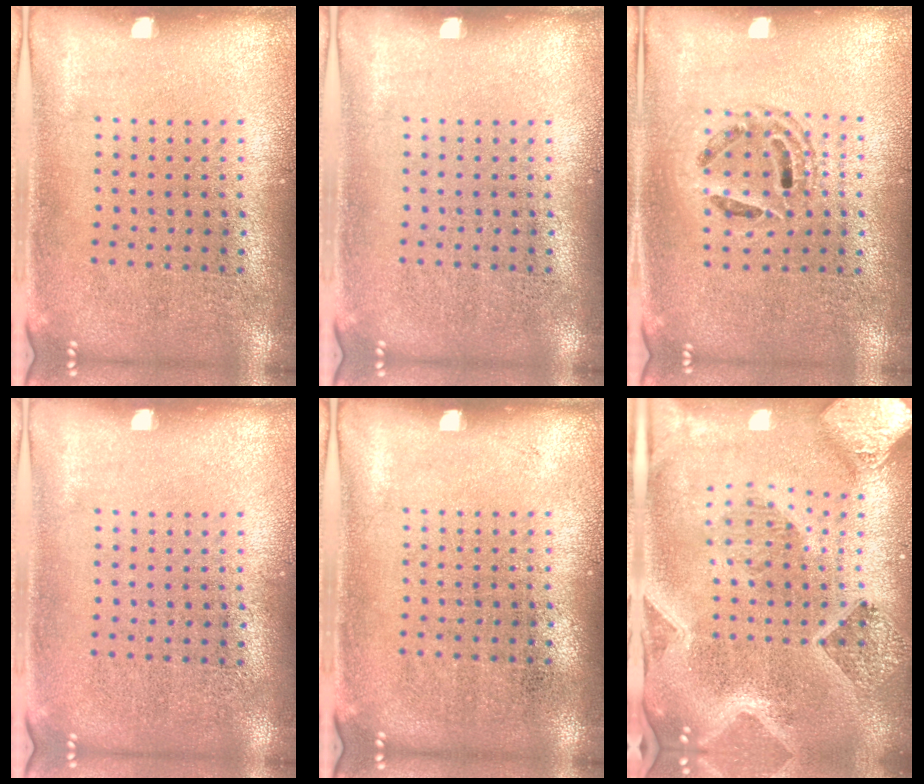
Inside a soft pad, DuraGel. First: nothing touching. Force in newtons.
{"total": 0.0}
{"total": 1.4, "press": 1.2, "slide": 0.7}
{"total": 0.0}
{"total": 0.0}
{"total": 4.0, "press": 3.2, "slide": 2.5}